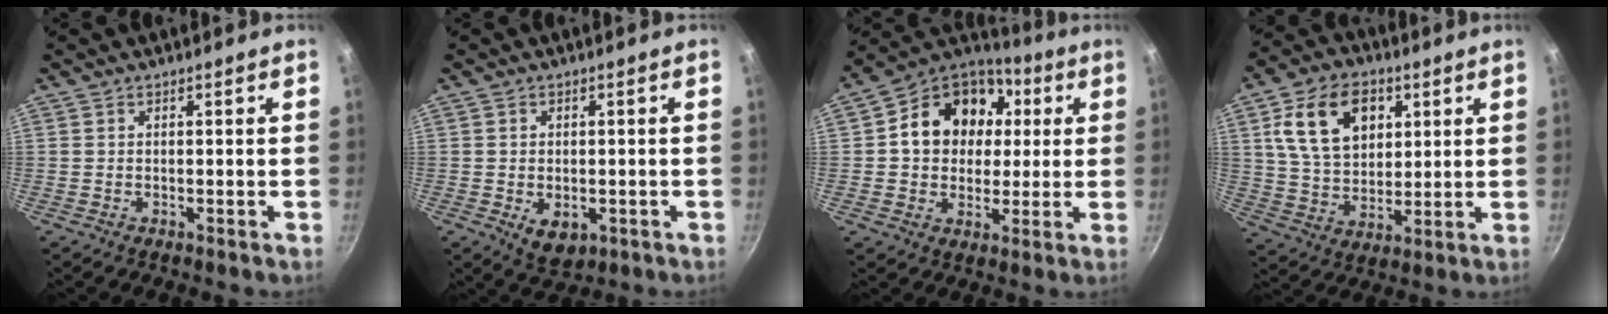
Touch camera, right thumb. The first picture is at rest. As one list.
[{"total": 5.6, "force": [-1.4, 3.7, 3.9], "torque": [-0.047, -0.003, -0.012]}, {"total": 18.2, "force": [3.3, 14.7, 10.3], "torque": [-0.142, 0.027, 0.042]}, {"total": 15.6, "force": [5.4, 10.8, 9.9], "torque": [-0.143, -0.008, 0.097]}]